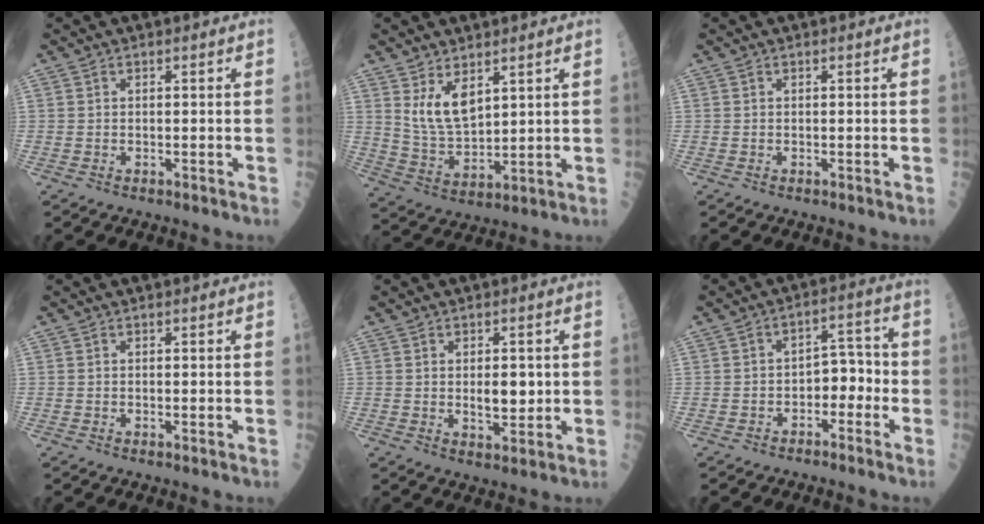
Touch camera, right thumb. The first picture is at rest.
{"total": 7.7, "force": [4.0, 3.7, 5.5], "torque": [-0.091, -0.034, 0.089]}
{"total": 0.0}
{"total": 0.0}
{"total": 4.8, "force": [0.4, 2.5, 4.1], "torque": [-0.049, -0.007, 0.012]}
{"total": 5.7, "force": [-2.2, 3.7, 3.7], "torque": [-0.019, 0.038, -0.042]}